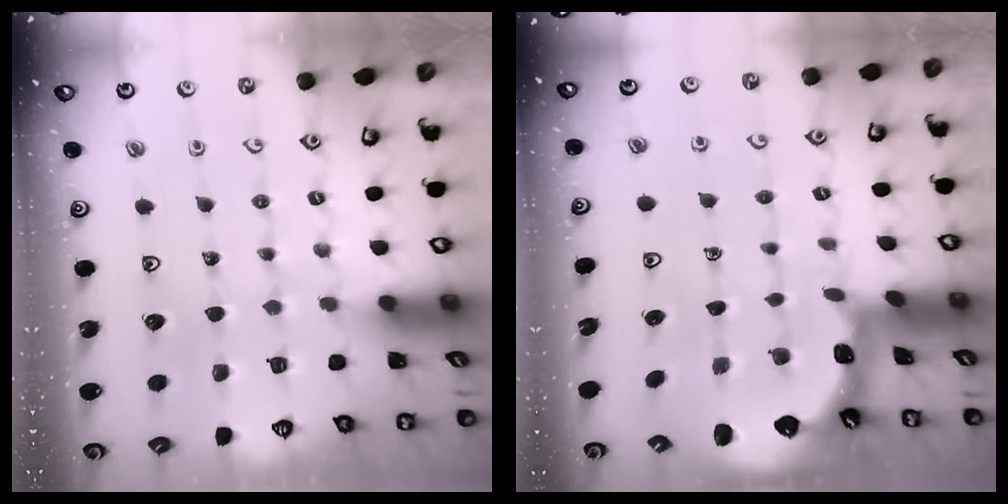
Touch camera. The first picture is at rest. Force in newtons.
{"total": 1.4, "press": 1.4, "slide": 0.1}